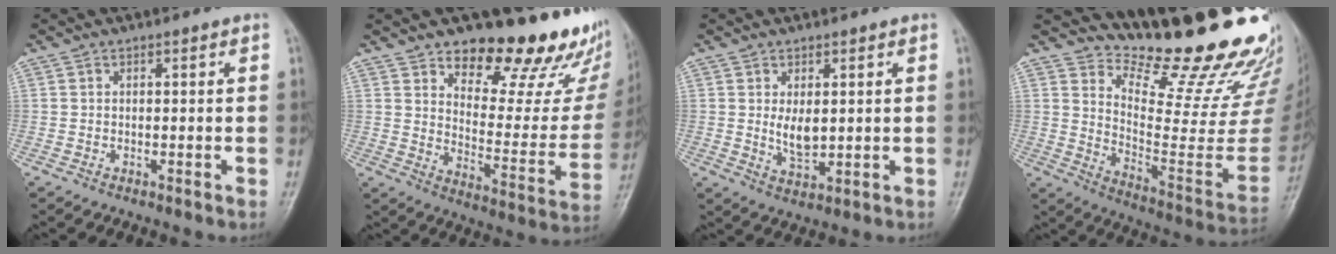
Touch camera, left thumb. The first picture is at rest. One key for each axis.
{"total": 23.1, "fx": 17.1, "fy": 9.5, "fz": 12.2, "tx": -0.109, "ty": -0.118, "tz": 0.229}
{"total": 4.6, "fx": 0.9, "fy": 2.5, "fz": 3.7, "tx": -0.054, "ty": -0.015, "tz": 0.023}
{"total": 25.1, "fx": 20.5, "fy": 6.1, "fz": 13.1, "tx": -0.152, "ty": -0.173, "tz": 0.288}